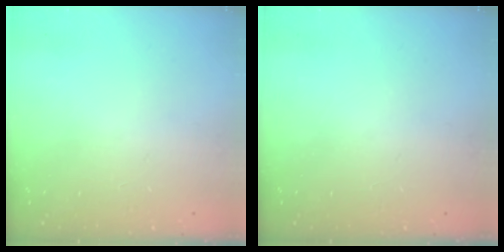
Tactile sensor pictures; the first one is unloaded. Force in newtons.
{"total": 0.0}